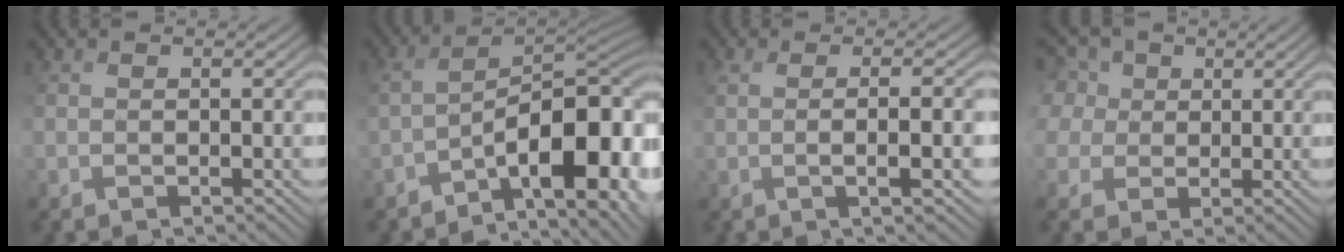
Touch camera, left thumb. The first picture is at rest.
{"total": 12.6, "force": [-5.7, 4.8, 10.1], "torque": [-0.135, 0.007, -0.082]}
{"total": 5.2, "force": [-0.4, 1.2, 5.1], "torque": [-0.072, 0.003, 0.003]}
{"total": 6.6, "force": [1.6, 5.9, 2.4], "torque": [-0.124, 0.013, 0.019]}